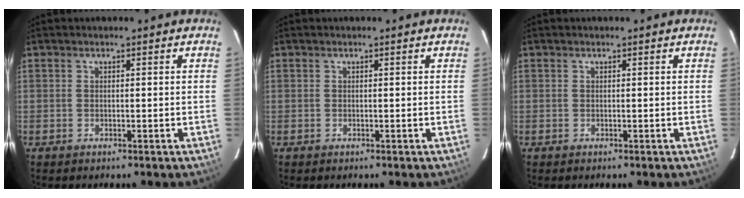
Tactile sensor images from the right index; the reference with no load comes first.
{"total": 0.0}
{"total": 0.0}